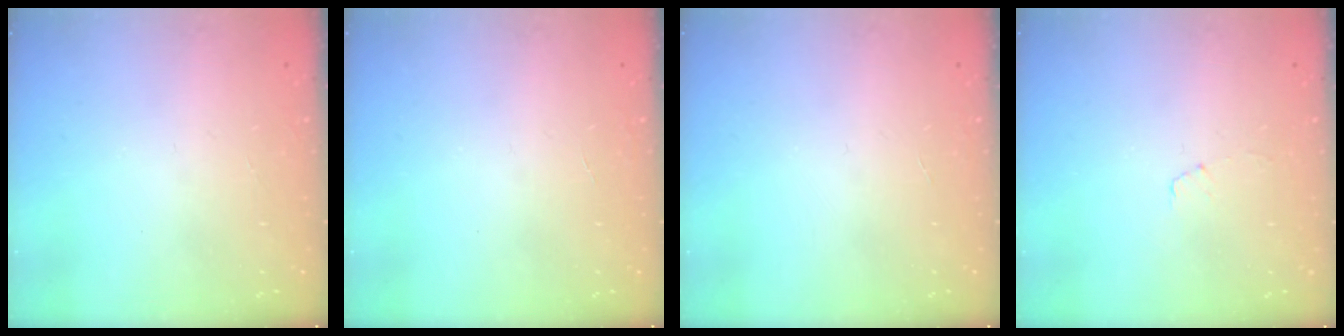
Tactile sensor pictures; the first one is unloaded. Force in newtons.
{"total": 0.0}
{"total": 0.0}
{"total": 3.8, "press": 3.8, "slide": 0.3}